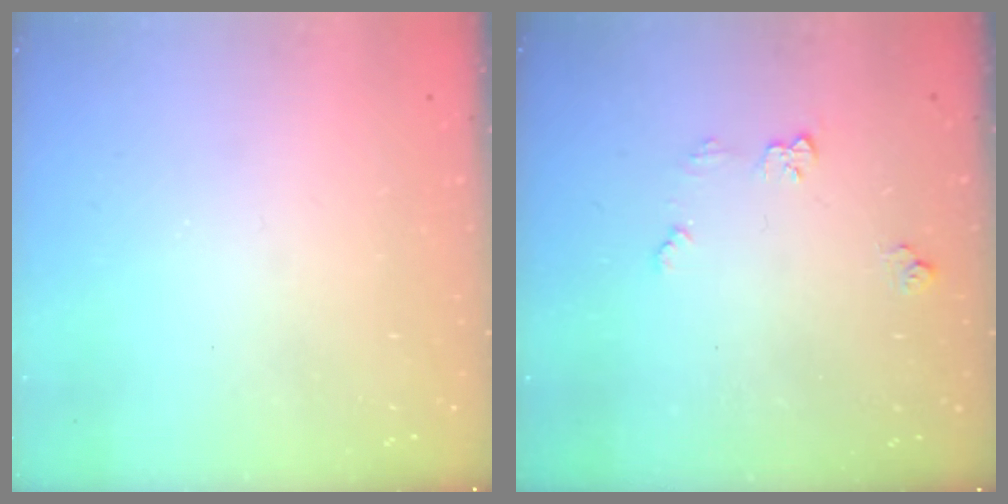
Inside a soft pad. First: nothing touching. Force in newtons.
{"total": 5.9, "press": 5.8, "slide": 0.6}